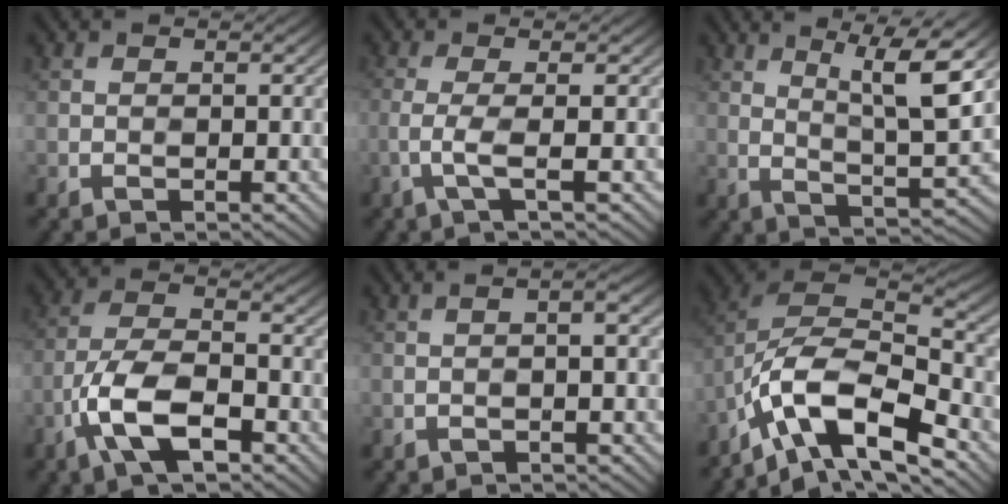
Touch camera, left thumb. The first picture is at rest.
{"total": 2.6, "force": [-0.1, 0.4, 2.6], "torque": [-0.047, 0.008, -0.022]}
{"total": 7.8, "force": [4.3, 0.7, 6.4], "torque": [-0.117, 0.005, 0.086]}
{"total": 9.1, "force": [-4.3, 3.9, 7.0], "torque": [-0.145, 0.000, -0.088]}
{"total": 2.7, "force": [-0.5, 0.2, 2.7], "torque": [-0.034, 0.010, -0.015]}
{"total": 13.1, "force": [-7.5, 5.5, 9.2], "torque": [-0.212, 0.000, -0.131]}